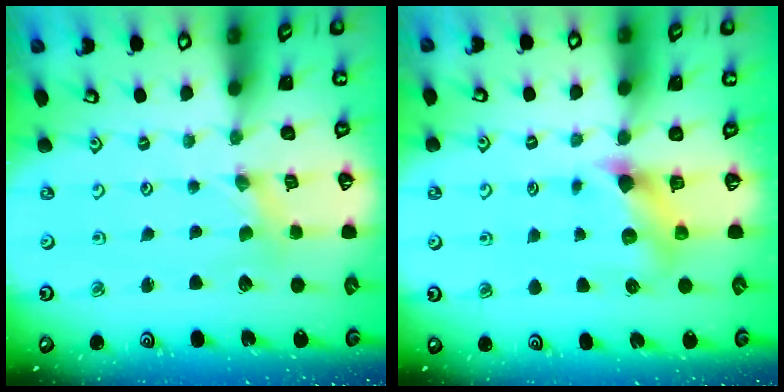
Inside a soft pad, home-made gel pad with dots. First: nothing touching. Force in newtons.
{"total": 5.6, "press": 5.6, "slide": 0.6}